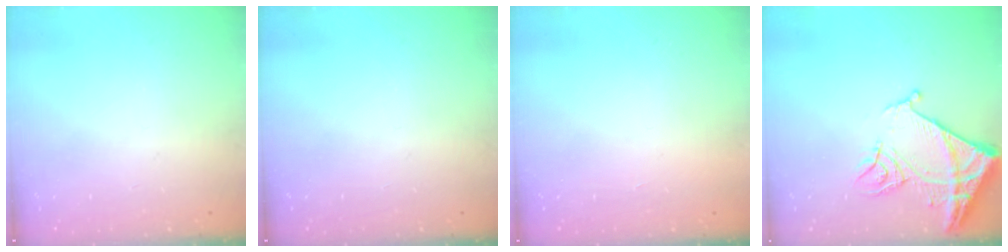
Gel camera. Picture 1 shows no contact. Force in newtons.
{"total": 0.0}
{"total": 1.7, "press": 1.7, "slide": 0.1}
{"total": 13.7, "press": 13.6, "slide": 1.4}